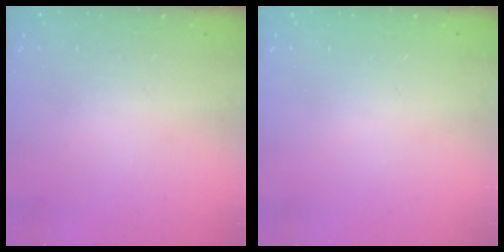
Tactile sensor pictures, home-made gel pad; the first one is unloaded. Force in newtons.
{"total": 2.3, "press": 2.2, "slide": 0.8}